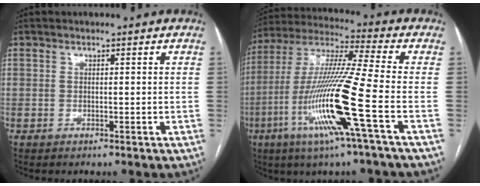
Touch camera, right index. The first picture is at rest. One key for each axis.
{"total": 17.5, "fx": -6.0, "fy": -1.1, "fz": 16.4, "tx": -0.333, "ty": -0.018, "tz": -0.121}